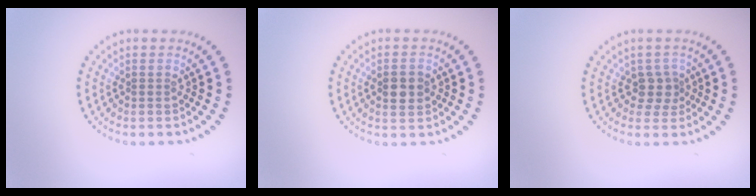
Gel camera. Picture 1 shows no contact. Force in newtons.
{"total": 2.7, "press": 2.7, "slide": 0.0}
{"total": 1.8, "press": 1.5, "slide": 1.1}